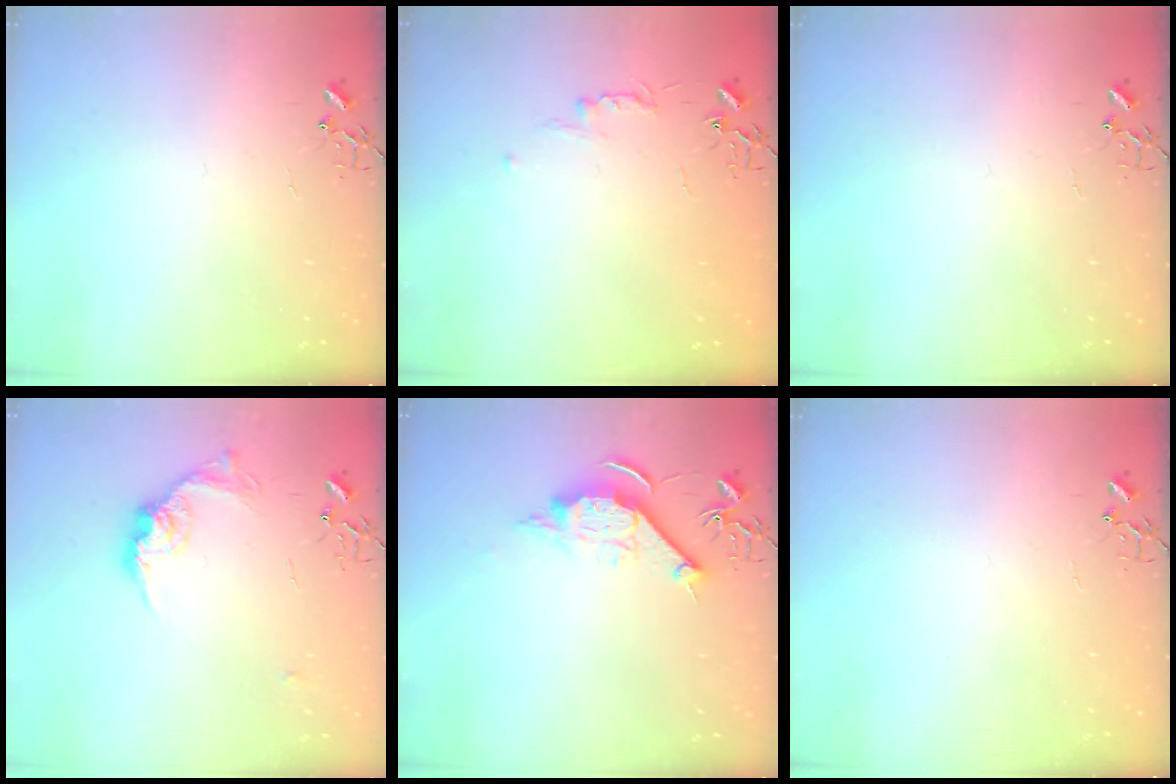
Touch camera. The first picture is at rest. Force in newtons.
{"total": 4.8, "press": 4.7, "slide": 0.6}
{"total": 0.0}
{"total": 13.4, "press": 13.3, "slide": 0.8}
{"total": 10.7, "press": 10.7, "slide": 1.1}
{"total": 0.0}